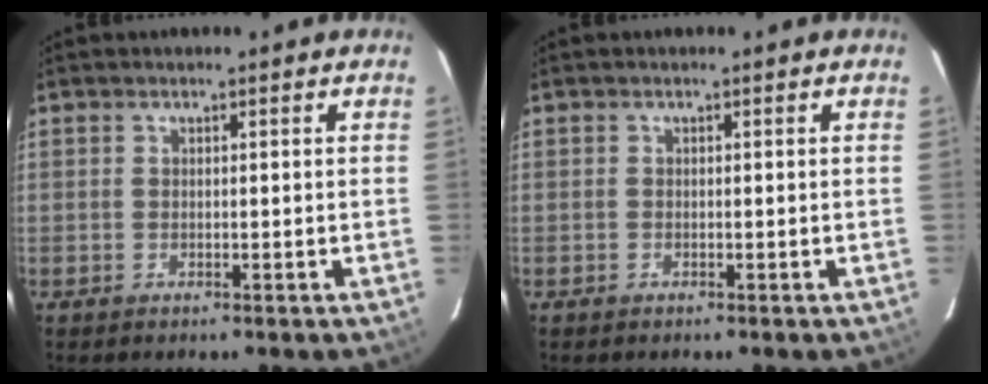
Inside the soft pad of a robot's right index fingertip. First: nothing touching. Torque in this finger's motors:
{"motor_torque": [0.07, -0.06, 0.01, 0.00]}